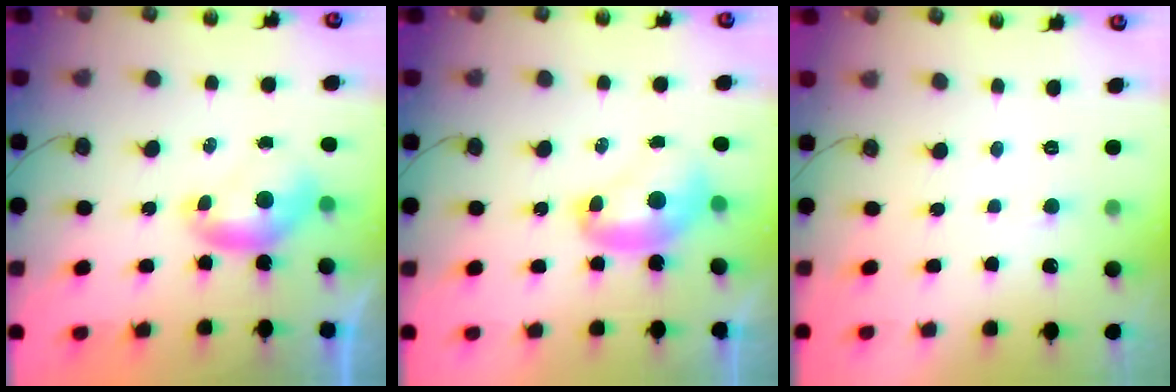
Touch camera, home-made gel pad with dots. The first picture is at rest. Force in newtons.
{"total": 2.4, "press": 2.3, "slide": 0.3}
{"total": 2.3, "press": 2.3, "slide": 0.3}